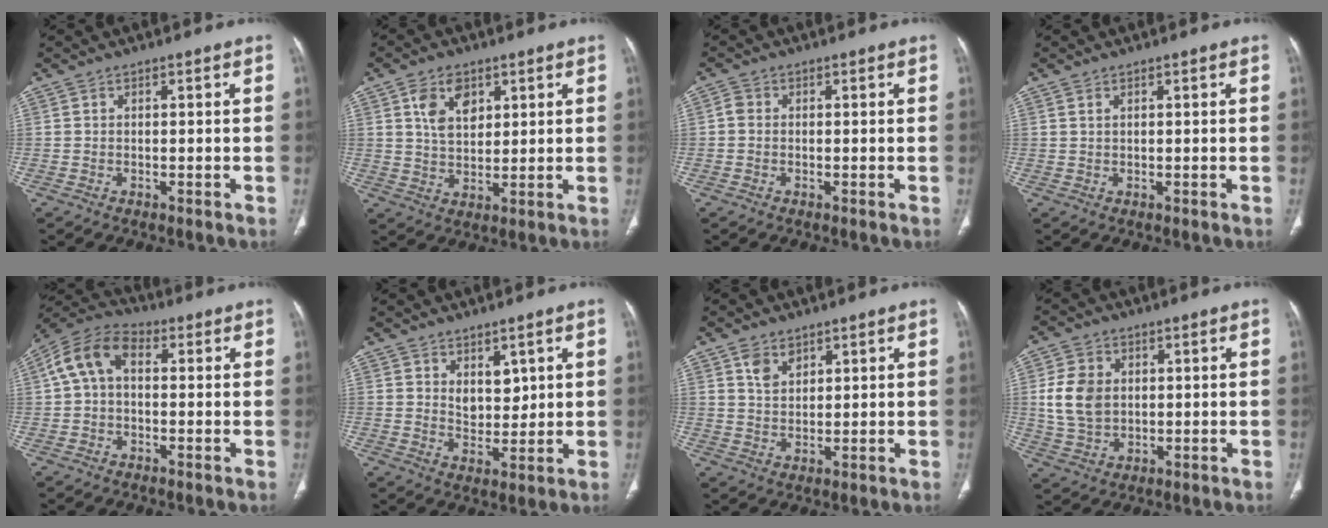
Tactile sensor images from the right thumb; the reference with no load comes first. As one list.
[{"total": 7.3, "force": [3.3, 4.6, 4.7], "torque": [-0.063, -0.017, 0.063]}, {"total": 1.5, "force": [0.0, 1.2, 0.8], "torque": [-0.010, 0.002, -0.005]}, {"total": 0.8, "force": [0.5, 0.3, 0.4], "torque": [-0.008, 0.002, 0.012]}, {"total": 9.4, "force": [1.2, 6.2, 7.0], "torque": [-0.131, 0.031, 0.010]}, {"total": 5.0, "force": [2.1, 3.2, 3.2], "torque": [-0.030, -0.021, 0.044]}, {"total": 4.3, "force": [2.6, 2.7, 2.0], "torque": [-0.022, -0.018, 0.054]}, {"total": 8.6, "force": [1.3, 6.5, 5.5], "torque": [-0.093, -0.003, 0.031]}]